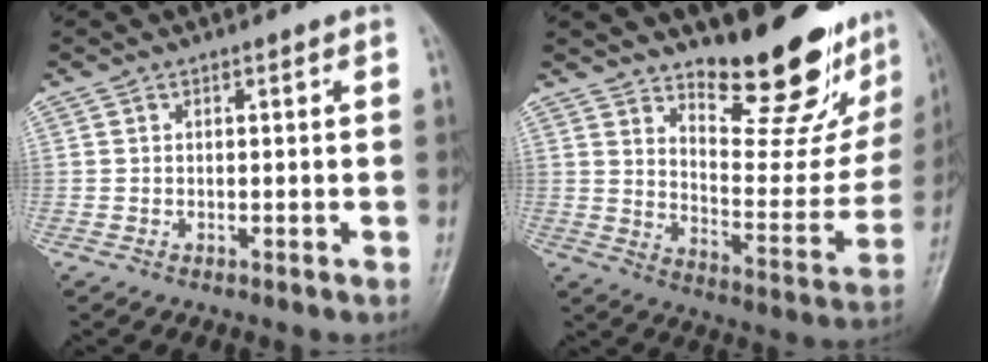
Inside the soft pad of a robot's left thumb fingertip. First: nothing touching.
{"total": 20.8, "force": [16.2, 6.7, 11.3], "torque": [-0.117, -0.128, 0.229]}